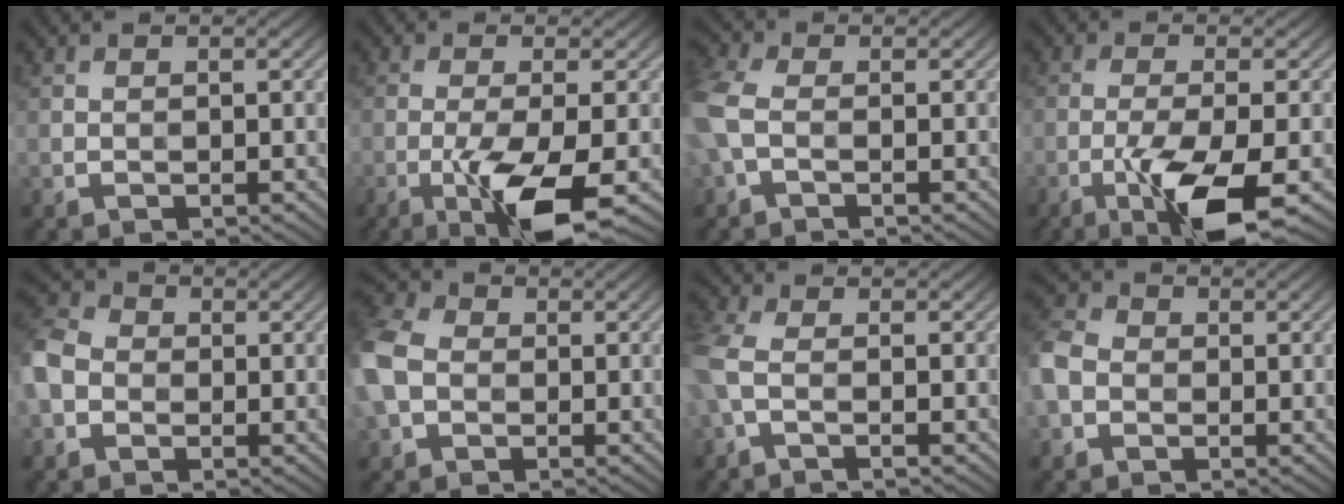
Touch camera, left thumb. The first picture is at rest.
{"total": 8.0, "force": [-3.4, 1.6, 7.1], "torque": [-0.125, -0.001, -0.063]}
{"total": 5.7, "force": [-0.7, 3.3, 4.6], "torque": [-0.138, 0.003, -0.024]}
{"total": 8.9, "force": [-4.1, 2.0, 7.6], "torque": [-0.135, -0.003, -0.075]}
{"total": 5.9, "force": [-1.5, 4.9, 2.9], "torque": [-0.092, 0.000, -0.047]}
{"total": 8.8, "force": [-0.8, 6.7, 5.6], "torque": [-0.180, -0.003, -0.027]}
{"total": 4.4, "force": [-1.2, 1.6, 3.9], "torque": [-0.107, -0.007, -0.039]}
{"total": 5.0, "force": [-1.1, 4.1, 2.6], "torque": [-0.079, 0.000, -0.036]}